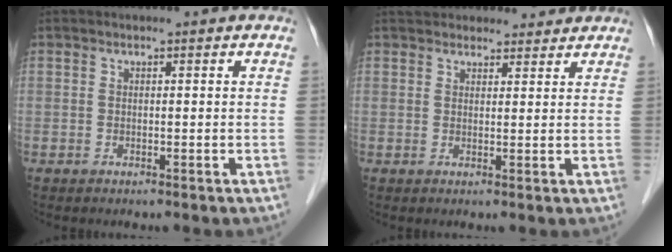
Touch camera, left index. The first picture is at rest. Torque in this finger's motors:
{"motor_torque": [-0.25, -0.97, 0.30, 0.05]}